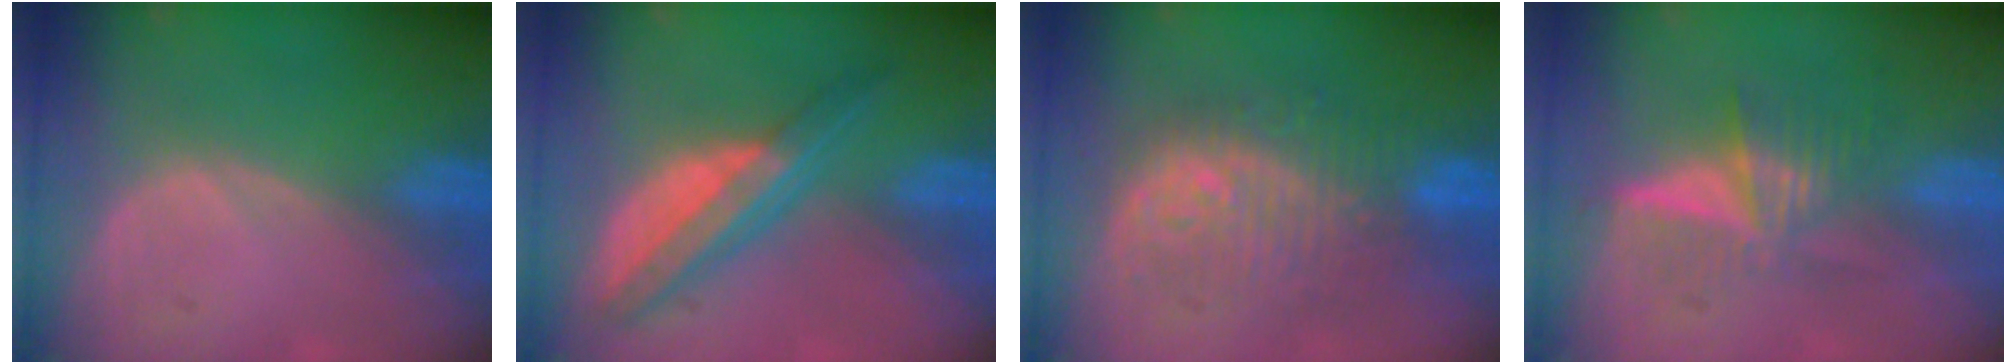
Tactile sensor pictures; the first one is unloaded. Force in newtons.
{"total": 7.5, "press": 6.3, "slide": 4.0}
{"total": 9.7, "press": 9.6, "slide": 0.9}
{"total": 6.5, "press": 5.5, "slide": 3.4}